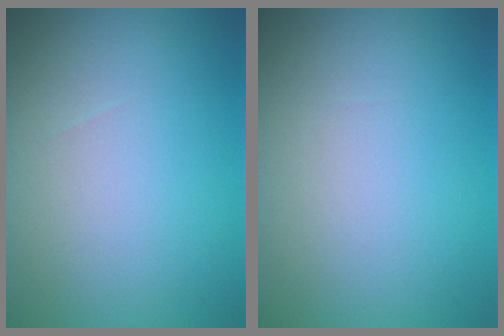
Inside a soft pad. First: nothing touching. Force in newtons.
{"total": 0.0}